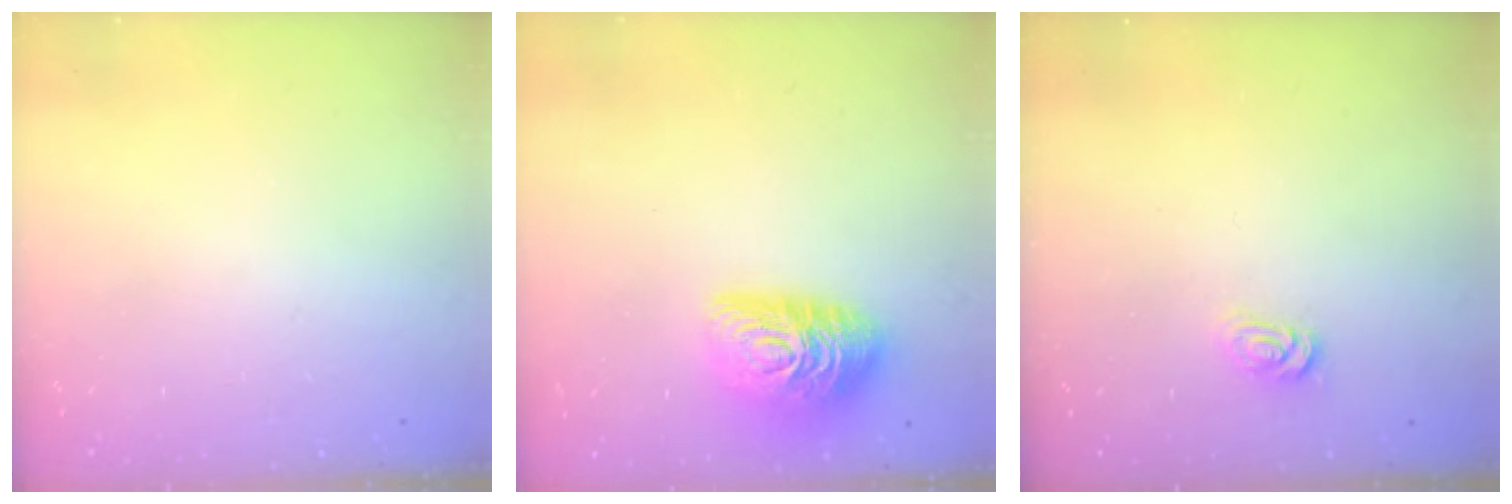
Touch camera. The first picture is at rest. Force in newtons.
{"total": 16.0, "press": 16.0, "slide": 0.9}
{"total": 2.0, "press": 2.0, "slide": 0.3}